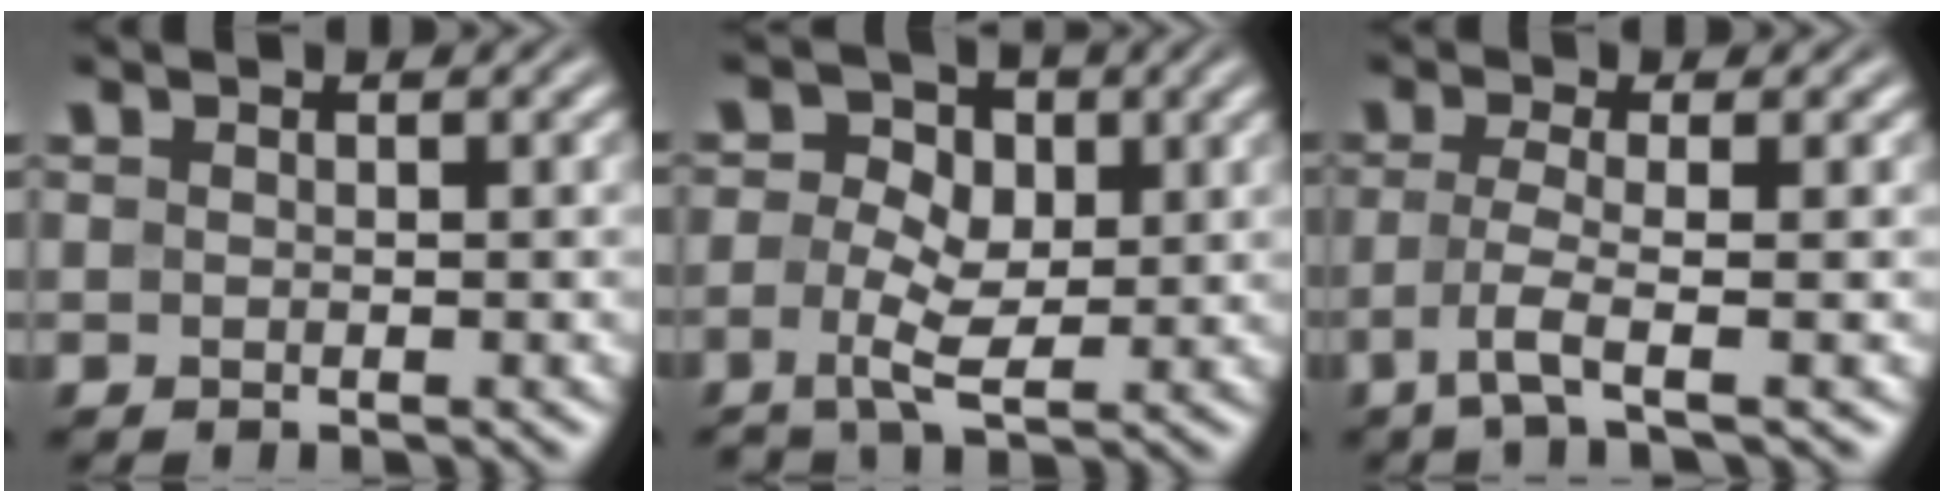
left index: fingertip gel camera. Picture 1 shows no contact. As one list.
[{"total": 3.9, "force": [-0.2, 2.6, 3.0], "torque": [-0.057, 0.004, -0.008]}, {"total": 3.1, "force": [-1.3, 0.3, 2.8], "torque": [-0.059, -0.004, -0.033]}]